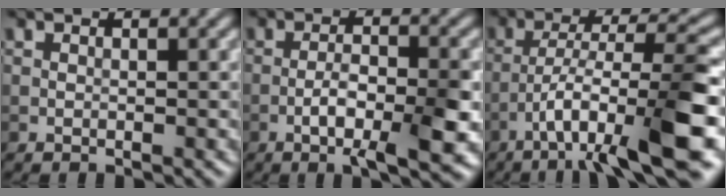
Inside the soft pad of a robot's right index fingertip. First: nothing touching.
{"total": 6.6, "force": [-2.6, 1.8, 5.7], "torque": [-0.100, 0.002, -0.044]}
{"total": 10.3, "force": [-5.0, 1.7, 8.9], "torque": [-0.150, 0.016, -0.079]}